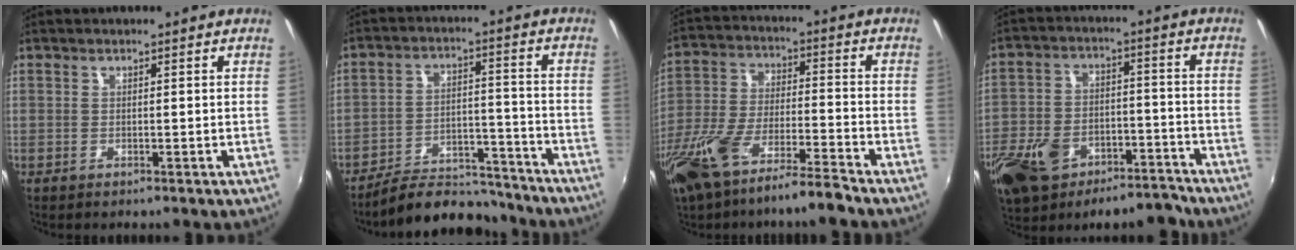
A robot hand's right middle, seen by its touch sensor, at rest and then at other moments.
{"total": 13.3, "force": [-12.3, 4.0, 3.2], "torque": [-0.071, 0.022, -0.175]}
{"total": 14.7, "force": [-11.1, 2.3, 9.4], "torque": [-0.206, -0.028, -0.206]}
{"total": 17.1, "force": [-11.4, 9.2, 8.8], "torque": [-0.196, 0.002, -0.178]}